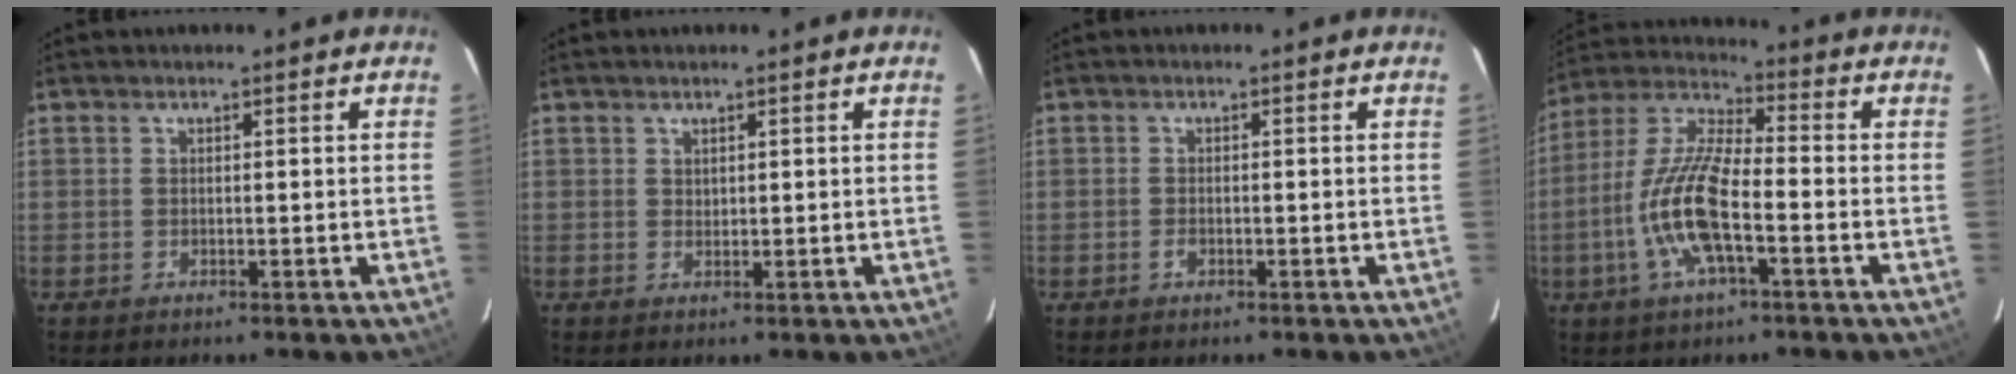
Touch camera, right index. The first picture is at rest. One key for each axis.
{"total": 0.9, "fx": 0.7, "fy": 0.6, "fz": 0.1, "tx": 0.000, "ty": 0.003, "tz": 0.013}
{"total": 1.1, "fx": -0.5, "fy": 0.7, "fz": 0.7, "tx": -0.013, "ty": 0.000, "tz": -0.010}
{"total": 13.7, "fx": -4.3, "fy": 3.9, "fz": 12.4, "tx": -0.260, "ty": -0.001, "tz": -0.087}